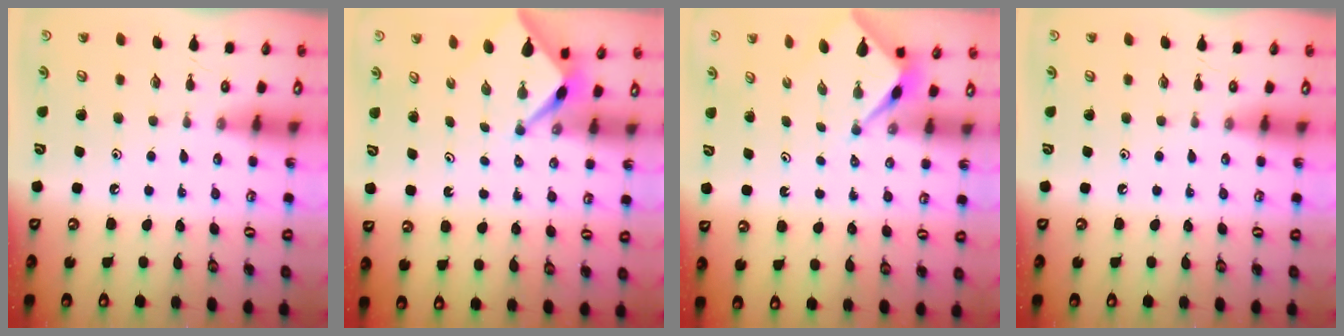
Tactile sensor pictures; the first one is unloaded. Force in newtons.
{"total": 2.5, "press": 2.5, "slide": 0.3}
{"total": 2.6, "press": 2.6, "slide": 0.3}
{"total": 0.0}